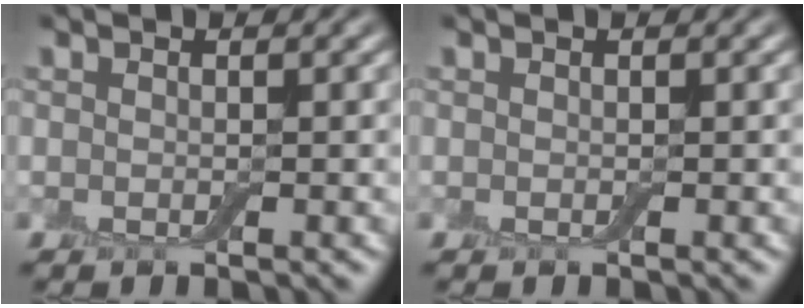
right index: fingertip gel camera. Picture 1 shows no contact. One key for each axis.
{"total": 0.0}